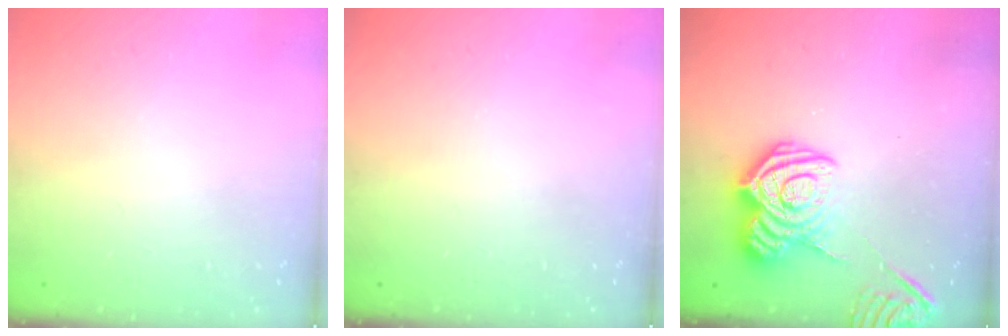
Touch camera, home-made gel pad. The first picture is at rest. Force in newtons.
{"total": 0.0}
{"total": 13.9, "press": 13.8, "slide": 1.0}